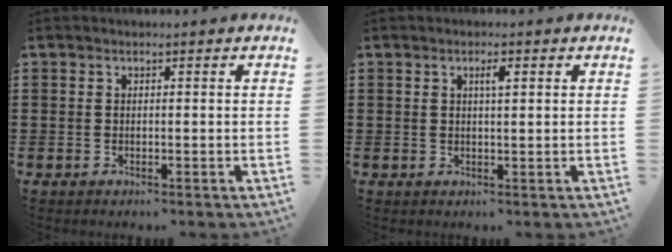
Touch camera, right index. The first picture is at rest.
{"total": 1.8, "force": [0.7, 0.4, 1.6], "torque": [-0.023, 0.002, 0.008]}